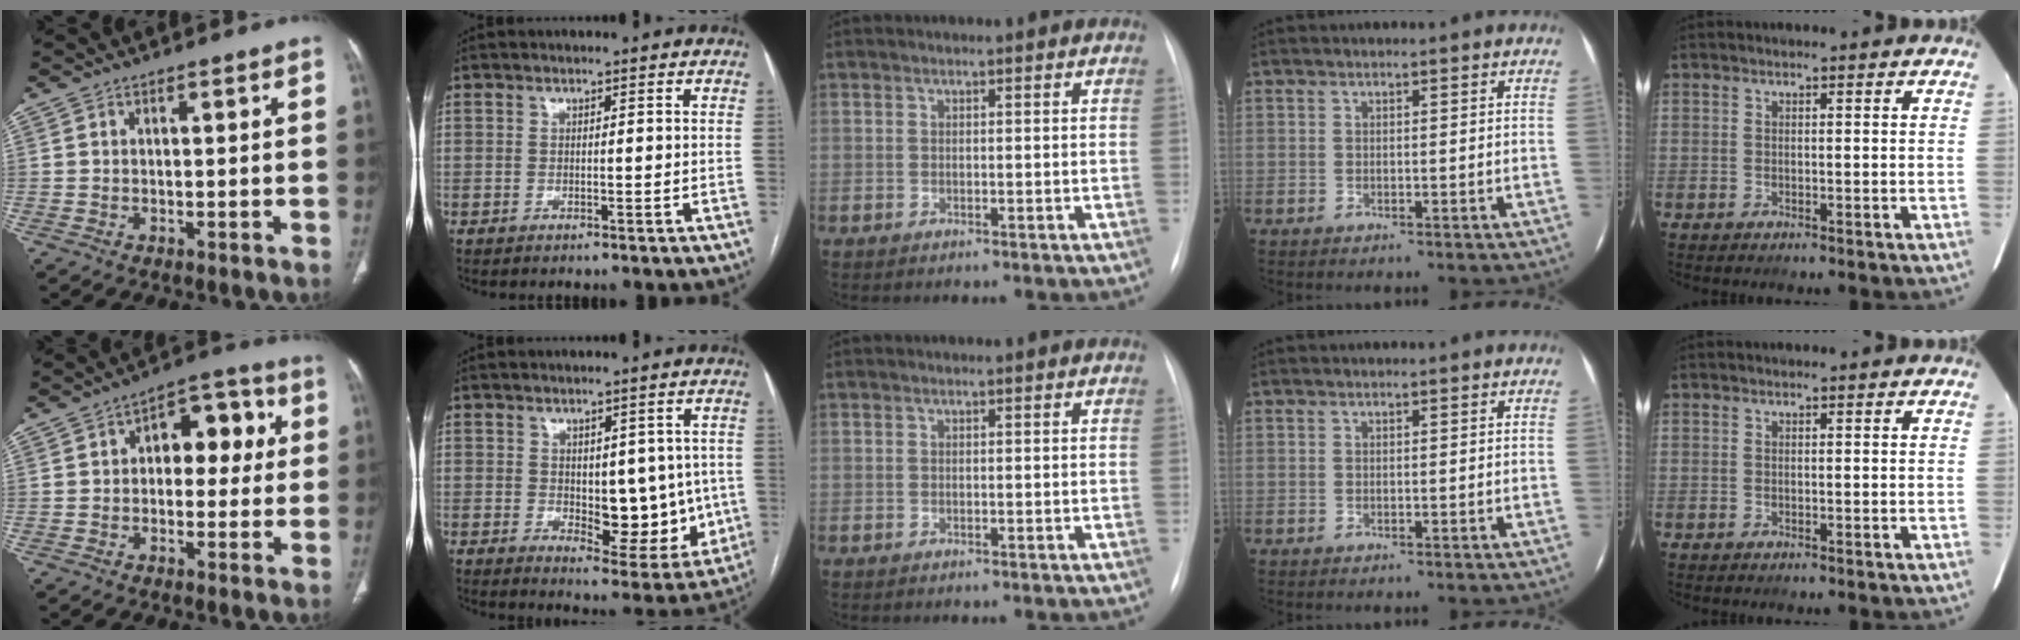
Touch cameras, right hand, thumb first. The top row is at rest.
{"thumb": {"total": 10.2, "force": [1.6, 6.4, 7.7], "torque": [-0.055, 0.029, 0.016]}, "index": {"total": 10.1, "force": [-0.4, 5.1, 8.7], "torque": [-0.095, 0.002, 0.016]}}